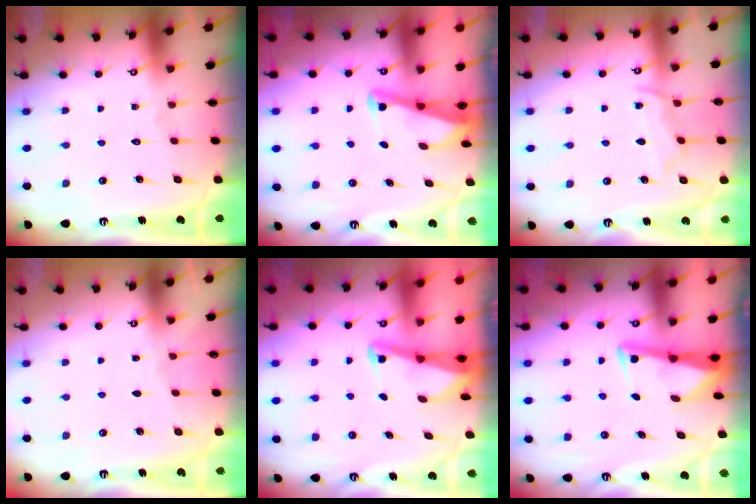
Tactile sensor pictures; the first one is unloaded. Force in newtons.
{"total": 2.7, "press": 2.7, "slide": 0.3}
{"total": 7.1, "press": 7.0, "slide": 0.6}
{"total": 0.0}
{"total": 2.2, "press": 2.2, "slide": 0.3}
{"total": 3.2, "press": 3.2, "slide": 0.3}